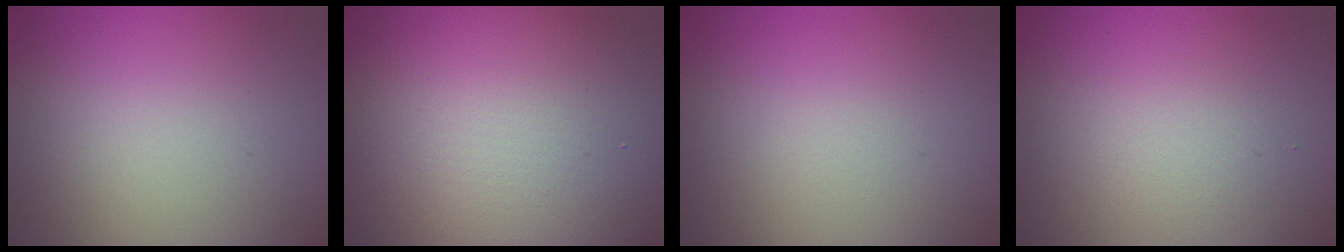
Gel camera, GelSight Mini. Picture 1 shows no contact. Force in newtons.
{"total": 15.3, "press": 15.3, "slide": 1.1}
{"total": 0.0}
{"total": 1.9, "press": 1.9, "slide": 0.1}